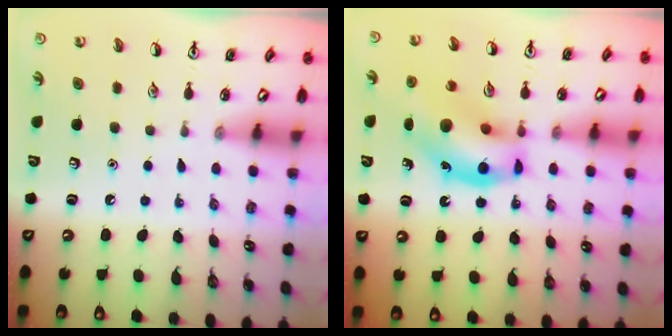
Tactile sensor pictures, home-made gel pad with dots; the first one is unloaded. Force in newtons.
{"total": 16.5, "press": 16.0, "slide": 3.7}